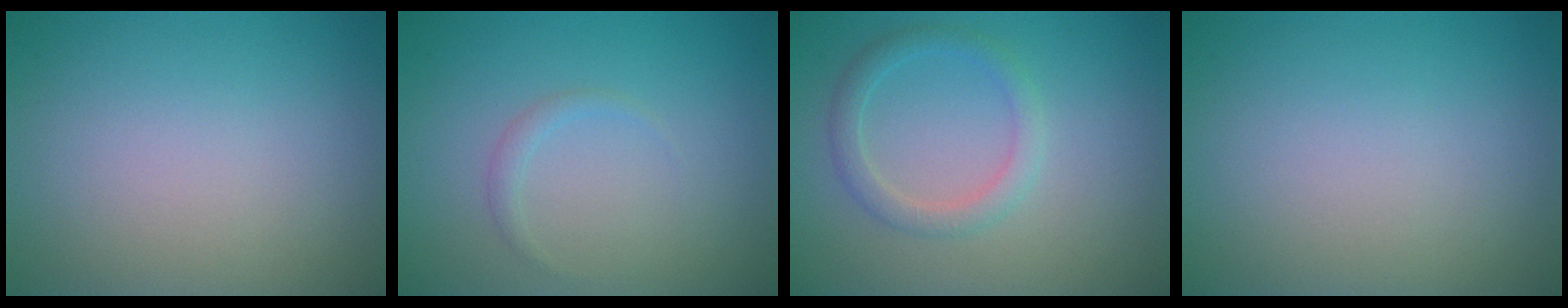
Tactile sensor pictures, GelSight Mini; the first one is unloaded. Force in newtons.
{"total": 0.8, "press": 0.8, "slide": 0.1}
{"total": 2.2, "press": 2.1, "slide": 0.2}
{"total": 0.0}